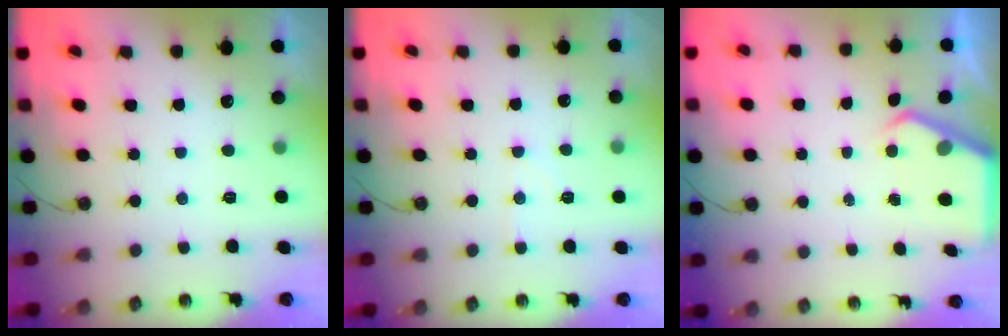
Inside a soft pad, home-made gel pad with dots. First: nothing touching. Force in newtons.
{"total": 4.7, "press": 4.6, "slide": 0.8}
{"total": 4.4, "press": 4.4, "slide": 0.3}